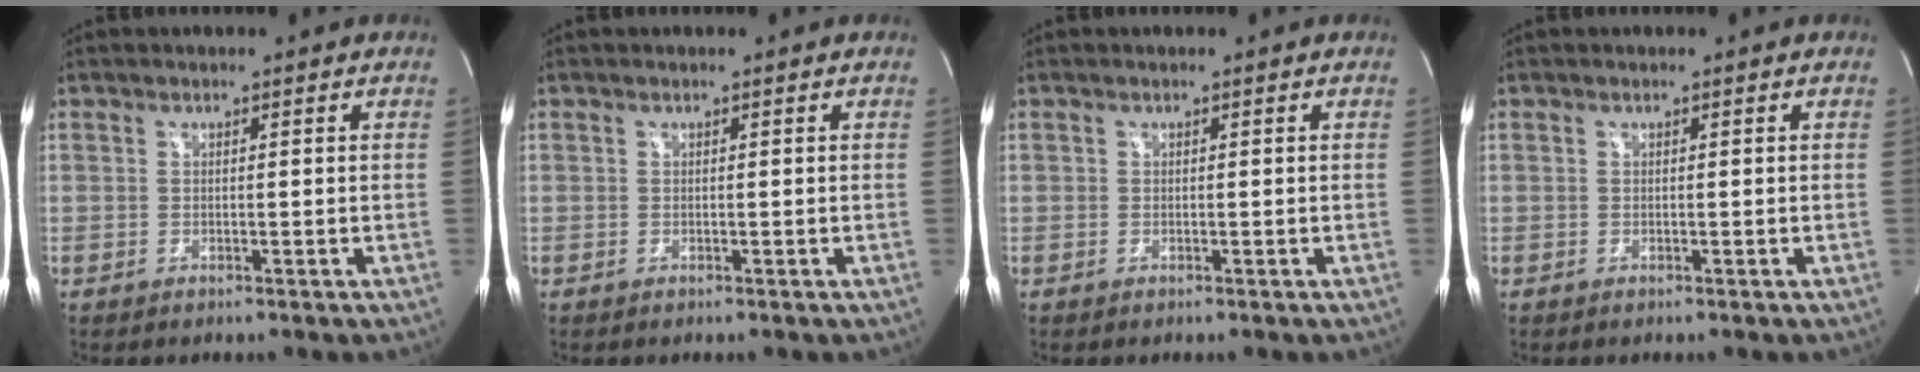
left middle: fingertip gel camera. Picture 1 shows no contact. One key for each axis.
{"total": 0.0}
{"total": 0.0}
{"total": 0.0}